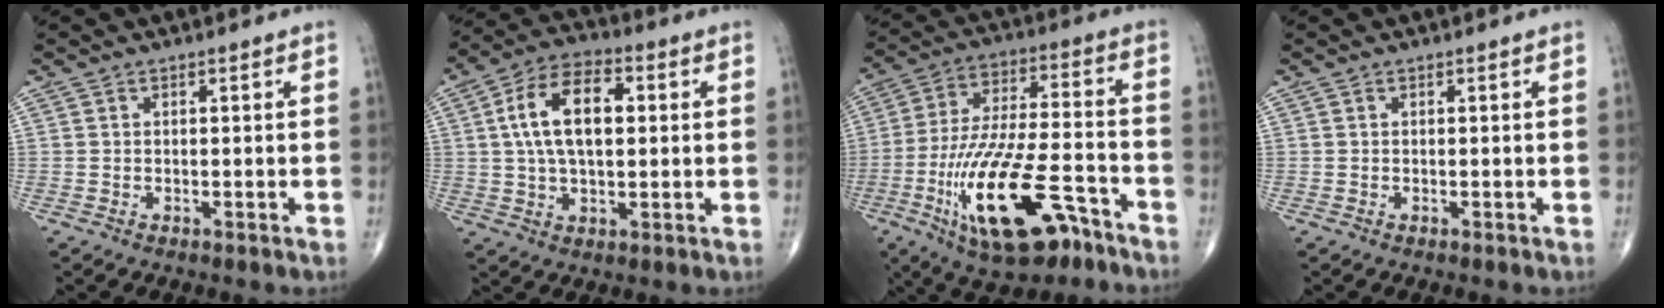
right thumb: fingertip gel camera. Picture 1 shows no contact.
{"total": 13.4, "force": [2.2, 7.2, 11.1], "torque": [-0.195, 0.018, 0.034]}
{"total": 21.6, "force": [-10.9, 8.3, 16.7], "torque": [-0.304, 0.054, -0.175]}
{"total": 0.0}